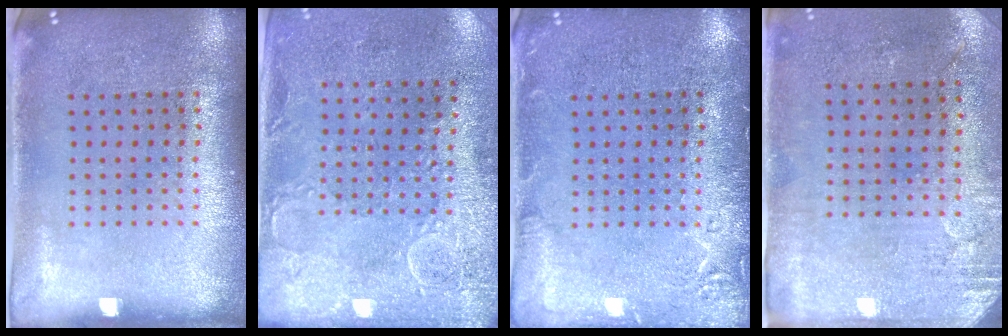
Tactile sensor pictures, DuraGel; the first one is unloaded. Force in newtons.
{"total": 2.9, "press": 2.4, "slide": 1.7}
{"total": 2.2, "press": 2.2, "slide": 0.4}
{"total": 2.9, "press": 2.4, "slide": 1.6}